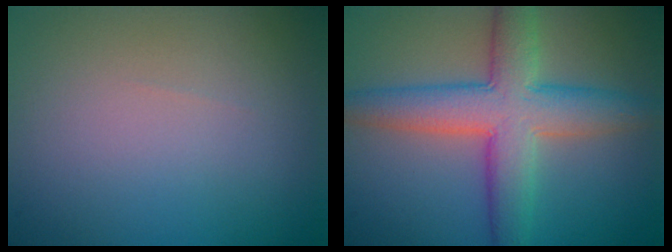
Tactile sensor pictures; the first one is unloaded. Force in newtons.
{"total": 7.3, "press": 7.3, "slide": 0.3}